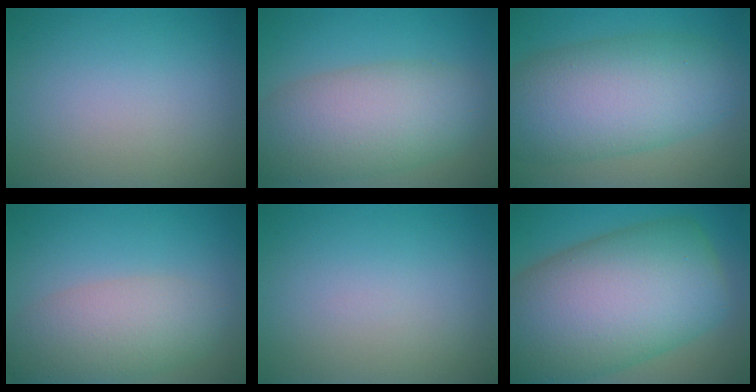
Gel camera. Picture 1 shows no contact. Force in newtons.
{"total": 8.1, "press": 8.1, "slide": 0.6}
{"total": 10.1, "press": 10.1, "slide": 0.2}
{"total": 5.4, "press": 5.4, "slide": 0.3}
{"total": 0.0}
{"total": 16.9, "press": 16.9, "slide": 0.7}